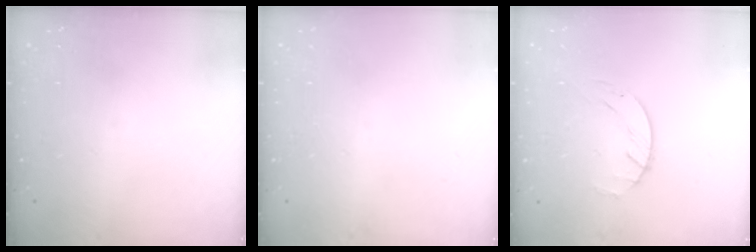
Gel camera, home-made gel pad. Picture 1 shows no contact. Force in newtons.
{"total": 0.0}
{"total": 1.6, "press": 1.6, "slide": 0.3}